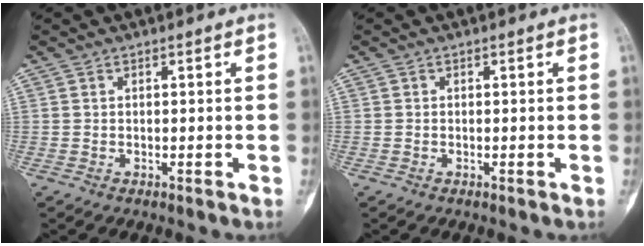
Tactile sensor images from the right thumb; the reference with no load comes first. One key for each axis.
{"total": 0.0}